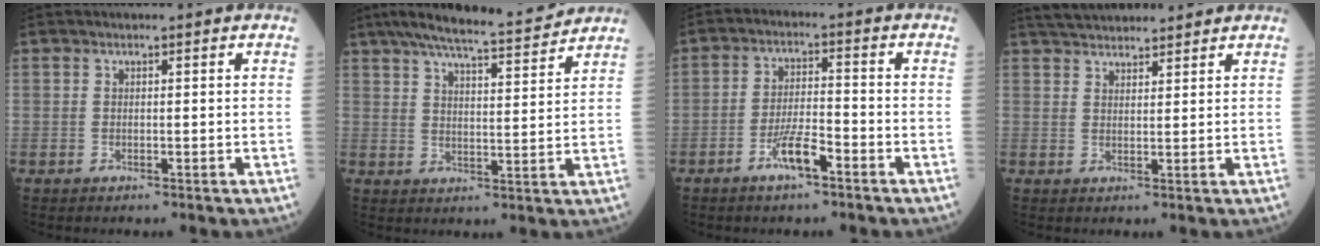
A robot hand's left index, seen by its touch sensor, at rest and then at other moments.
{"total": 12.7, "force": [11.5, 0.7, 5.5], "torque": [-0.094, 0.008, 0.167]}
{"total": 5.5, "force": [-3.4, 1.0, 4.2], "torque": [-0.086, -0.001, -0.064]}
{"total": 8.4, "force": [7.8, 1.5, 2.7], "torque": [-0.047, 0.035, 0.123]}